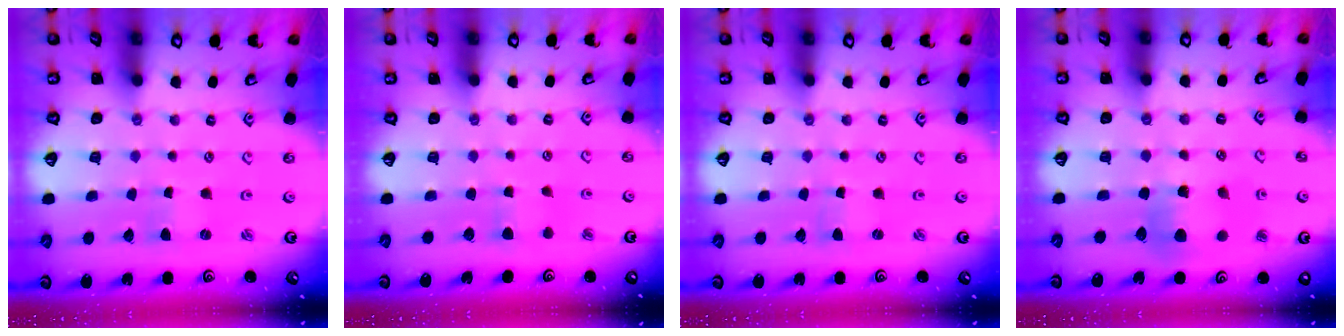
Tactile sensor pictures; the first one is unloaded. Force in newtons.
{"total": 5.0, "press": 4.9, "slide": 0.5}
{"total": 0.6, "press": 0.6, "slide": 0.0}
{"total": 7.4, "press": 7.4, "slide": 0.8}